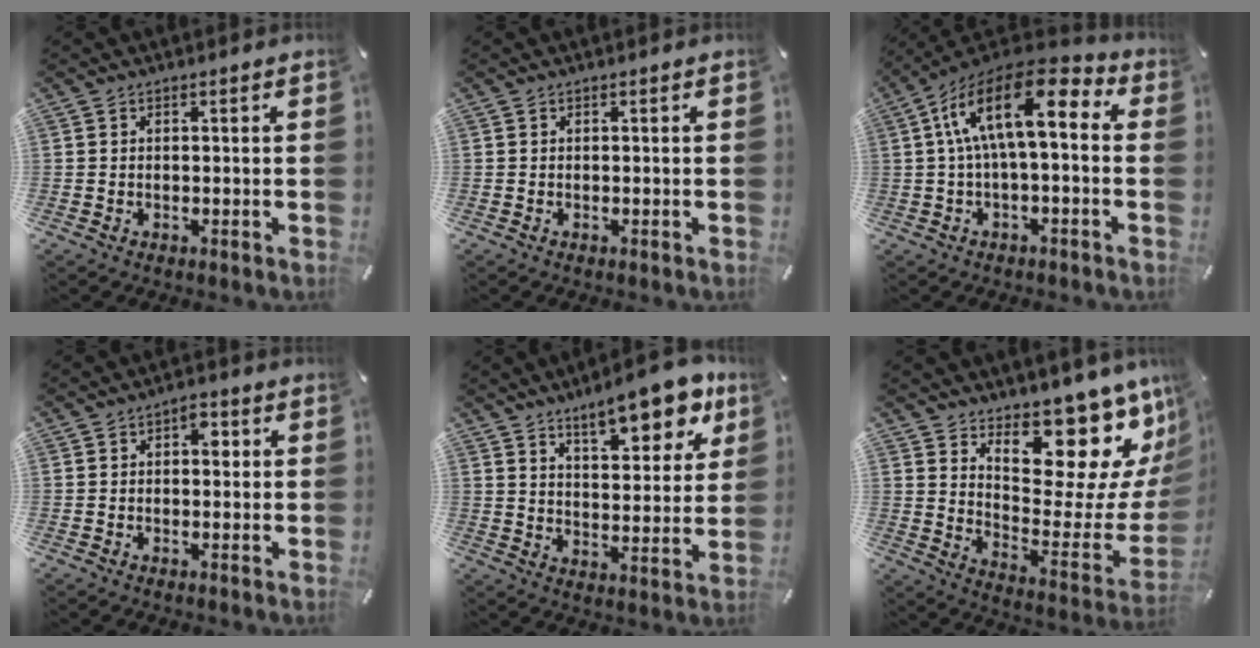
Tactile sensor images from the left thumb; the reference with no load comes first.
{"total": 0.0}
{"total": 16.7, "force": [4.1, 7.2, 14.5], "torque": [-0.266, -0.021, 0.067]}
{"total": 3.0, "force": [0.4, 1.9, 2.3], "torque": [-0.016, -0.002, -0.002]}
{"total": 14.2, "force": [10.3, 5.2, 8.3], "torque": [-0.116, -0.057, 0.175]}
{"total": 17.8, "force": [14.2, 6.9, 8.0], "torque": [-0.083, -0.124, 0.232]}